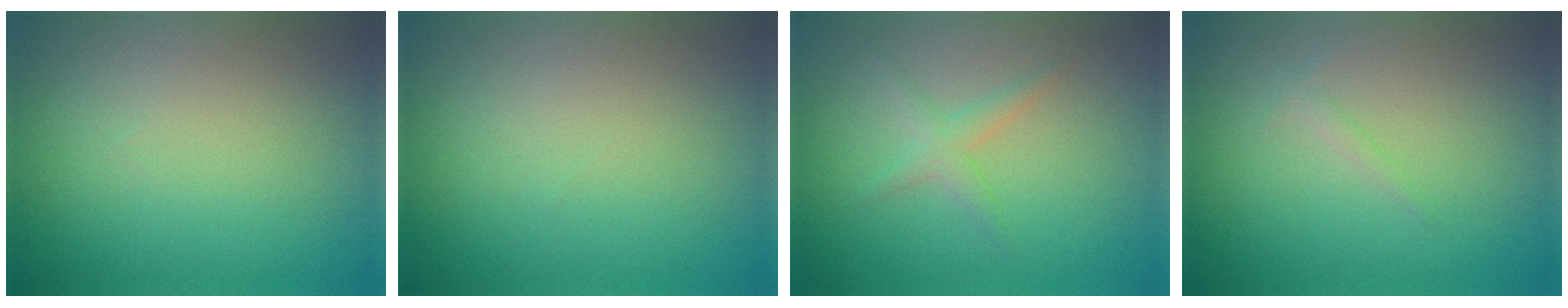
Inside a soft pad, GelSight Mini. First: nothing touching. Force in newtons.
{"total": 0.0}
{"total": 1.6, "press": 1.6, "slide": 0.1}
{"total": 0.6, "press": 0.6, "slide": 0.1}